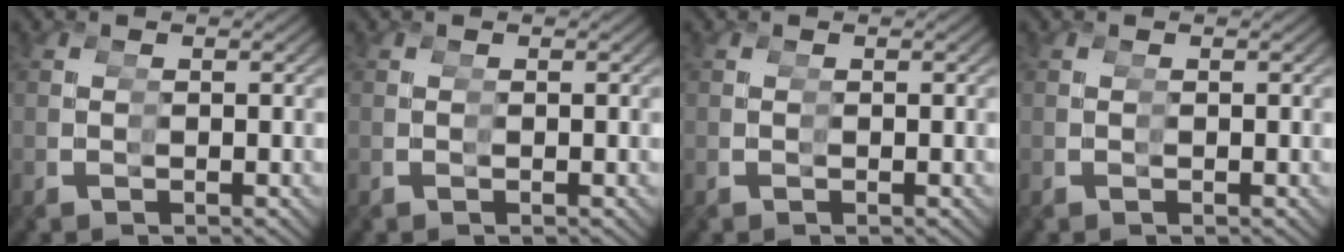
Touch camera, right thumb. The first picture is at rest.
{"total": 0.0}
{"total": 0.0}
{"total": 0.0}